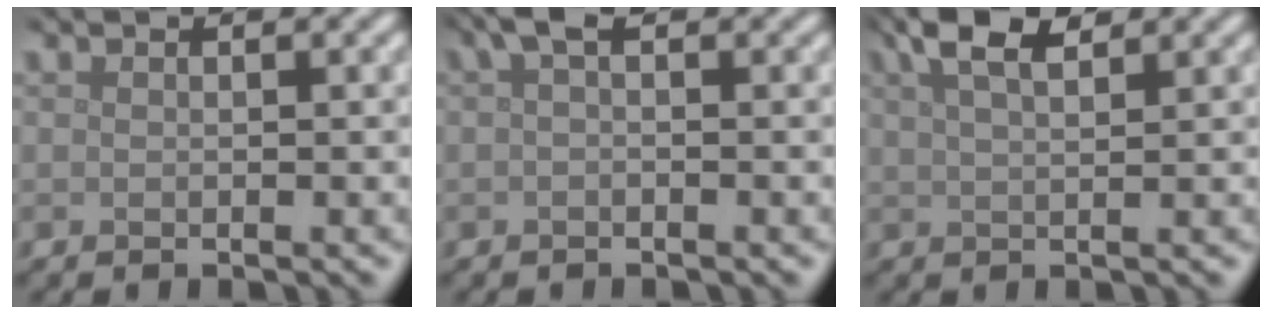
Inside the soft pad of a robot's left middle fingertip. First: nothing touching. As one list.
[{"total": 1.8, "force": [0.6, 0.5, 1.6], "torque": [-0.027, 0.009, 0.006]}, {"total": 5.1, "force": [3.3, 1.7, 3.4], "torque": [-0.062, 0.023, 0.050]}]